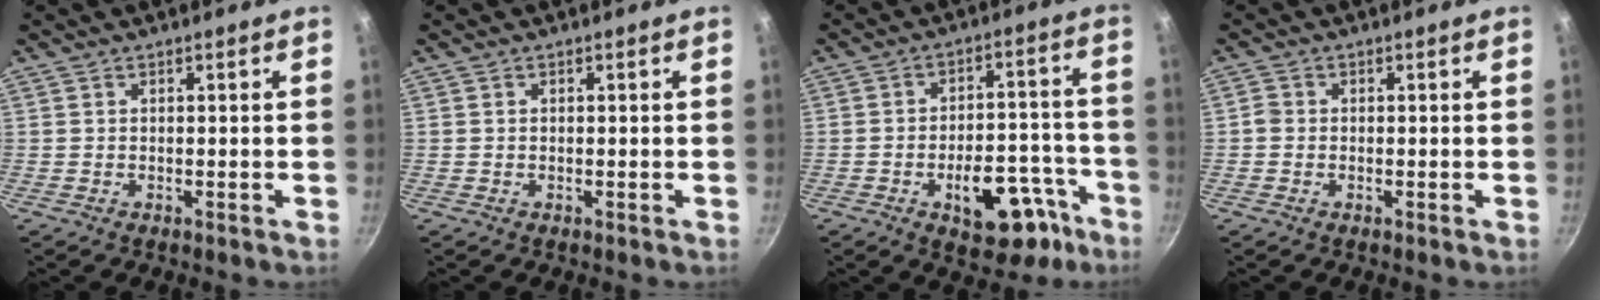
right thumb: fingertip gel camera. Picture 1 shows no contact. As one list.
[{"total": 0.0}, {"total": 15.4, "force": [-7.6, 8.1, 10.6], "torque": [-0.087, 0.060, -0.094]}, {"total": 1.4, "force": [-0.4, 1.3, 0.5], "torque": [-0.008, 0.005, -0.011]}]